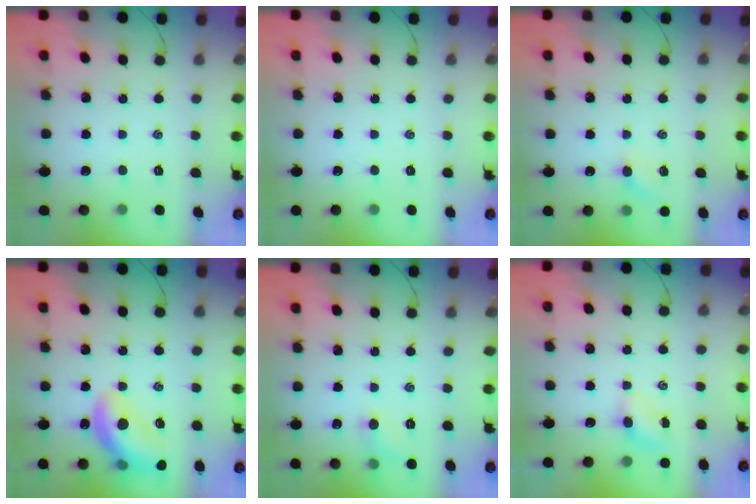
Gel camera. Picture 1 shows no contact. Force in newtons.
{"total": 0.0}
{"total": 4.2, "press": 4.0, "slide": 1.1}
{"total": 16.5, "press": 16.1, "slide": 3.6}
{"total": 5.8, "press": 5.5, "slide": 1.7}
{"total": 4.2, "press": 4.1, "slide": 1.1}